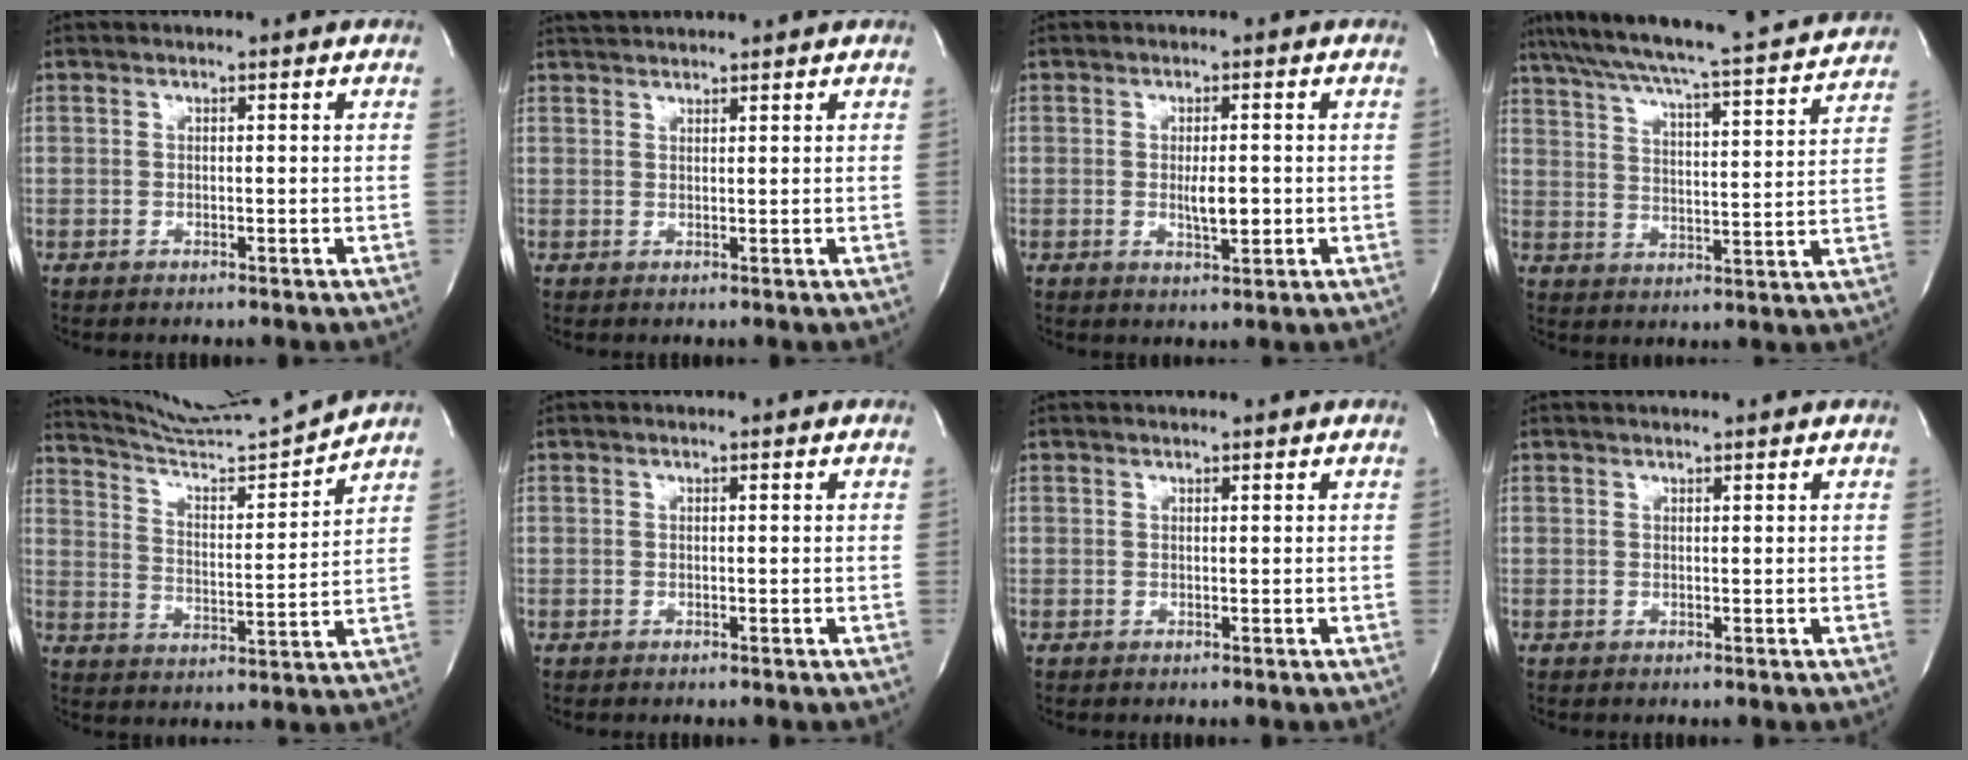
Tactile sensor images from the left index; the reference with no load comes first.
{"total": 3.6, "force": [3.6, -0.2, 0.7], "torque": [-0.012, 0.029, 0.065]}
{"total": 3.3, "force": [-0.3, 0.8, 3.1], "torque": [-0.056, -0.004, -0.003]}
{"total": 23.5, "force": [21.2, 1.3, 10.0], "torque": [-0.171, -0.016, 0.287]}
{"total": 13.3, "force": [12.9, -2.6, 2.4], "torque": [-0.049, -0.039, 0.216]}
{"total": 0.0}
{"total": 1.2, "force": [1.2, -0.2, 0.3], "torque": [-0.003, 0.009, 0.022]}
{"total": 1.5, "force": [1.4, -0.2, 0.3], "torque": [-0.004, 0.009, 0.025]}